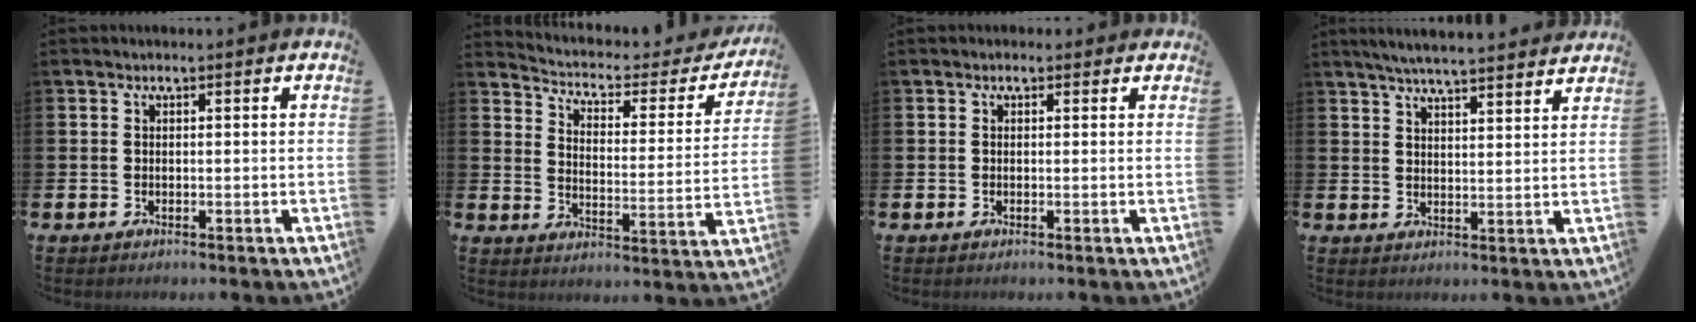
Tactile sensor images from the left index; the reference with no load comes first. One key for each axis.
{"total": 4.3, "fx": 3.6, "fy": 1.9, "fz": 1.5, "tx": -0.047, "ty": -0.030, "tz": 0.048}
{"total": 0.6, "fx": 0.1, "fy": 0.5, "fz": 0.2, "tx": -0.001, "ty": 0.007, "tz": 0.000}
{"total": 5.5, "fx": 5.4, "fy": -0.1, "fz": 1.3, "tx": -0.033, "ty": -0.030, "tz": 0.094}